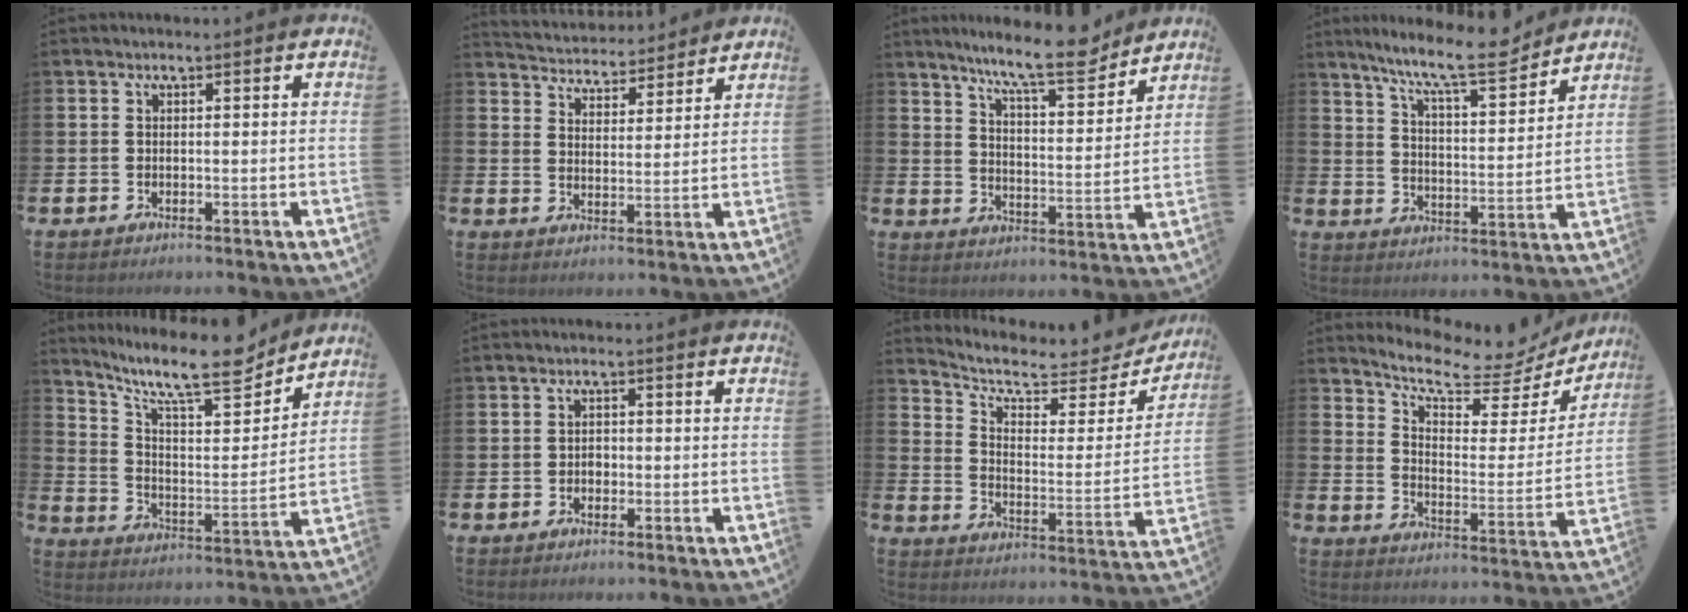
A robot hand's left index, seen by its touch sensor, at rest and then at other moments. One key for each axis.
{"total": 4.6, "fx": 4.5, "fy": 1.0, "fz": -0.2, "tx": -0.011, "ty": -0.037, "tz": 0.077}
{"total": 10.5, "fx": 9.2, "fy": 1.4, "fz": 4.7, "tx": -0.096, "ty": -0.051, "tz": 0.160}
{"total": 10.4, "fx": 9.1, "fy": 1.4, "fz": 4.8, "tx": -0.107, "ty": -0.052, "tz": 0.155}
{"total": 12.4, "fx": 10.4, "fy": 3.0, "fz": 6.1, "tx": -0.123, "ty": -0.068, "tz": 0.176}
{"total": 1.2, "fx": -0.4, "fy": 1.0, "fz": 0.6, "tx": 0.000, "ty": 0.000, "tz": -0.011}
{"total": 7.2, "fx": 6.3, "fy": 2.2, "fz": 2.6, "tx": -0.071, "ty": -0.049, "tz": 0.102}
{"total": 8.2, "fx": 7.4, "fy": 2.2, "fz": 2.8, "tx": -0.069, "ty": -0.065, "tz": 0.121}